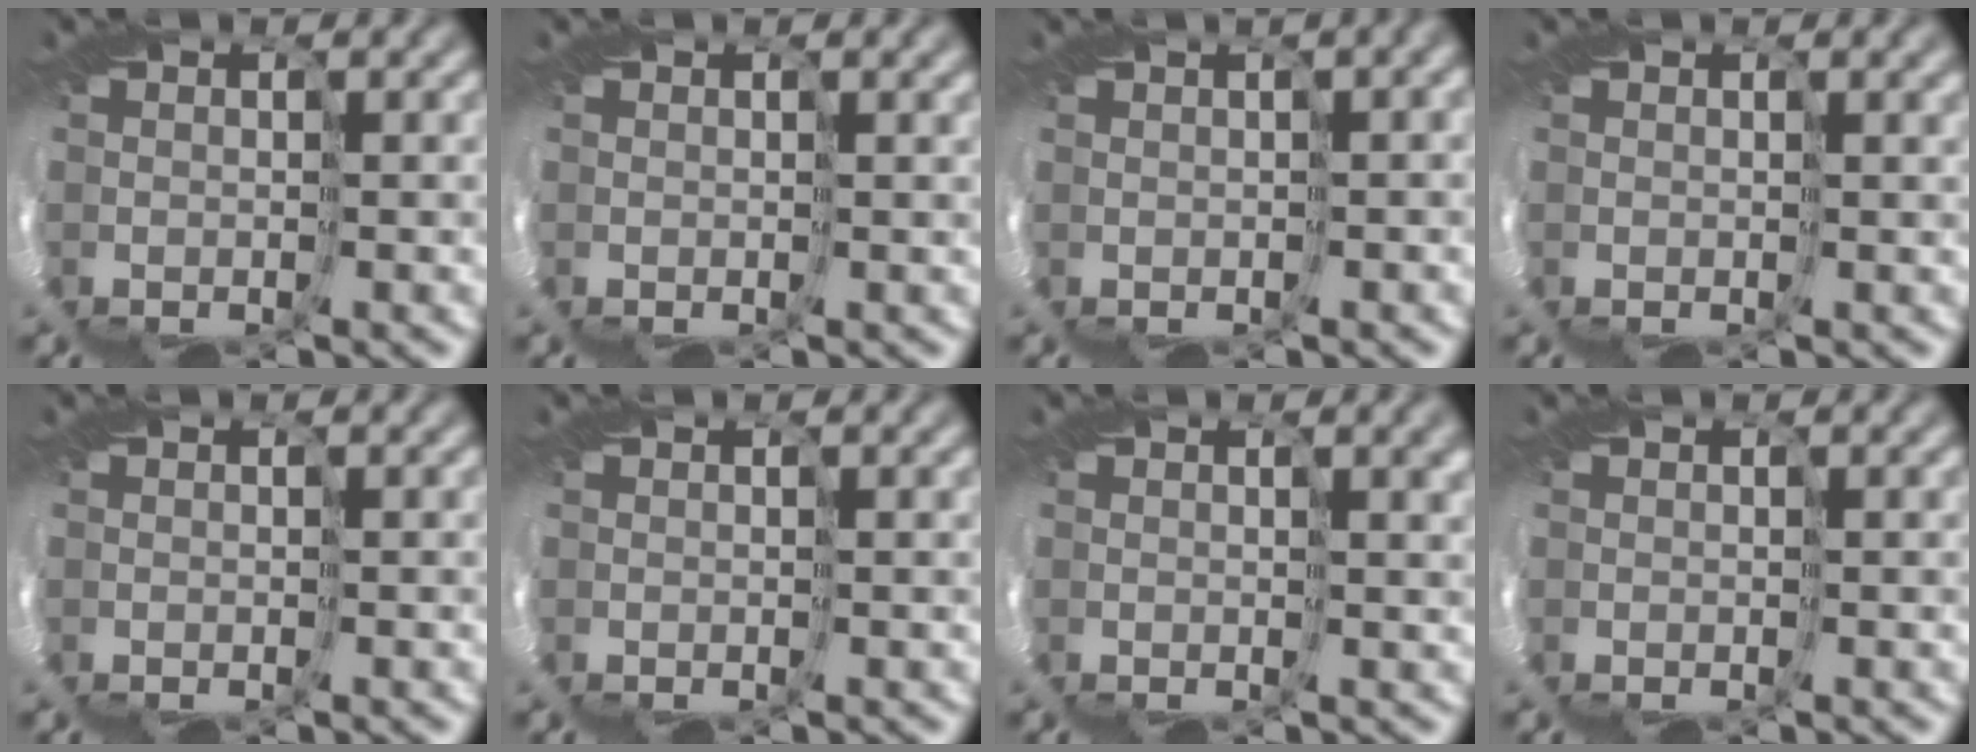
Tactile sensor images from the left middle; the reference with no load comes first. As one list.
[{"total": 1.2, "force": [1.0, -0.6, 0.2], "torque": [-0.004, 0.001, 0.014]}, {"total": 3.4, "force": [-0.1, 1.2, 3.2], "torque": [-0.047, 0.004, 0.012]}, {"total": 1.4, "force": [1.1, -0.4, 0.6], "torque": [-0.010, 0.003, 0.015]}, {"total": 0.0}, {"total": 0.8, "force": [0.7, -0.4, 0.1], "torque": [-0.002, 0.000, 0.010]}, {"total": 3.6, "force": [1.9, 1.1, 2.9], "torque": [-0.041, 0.008, 0.031]}, {"total": 0.5, "force": [0.5, -0.2, 0.0], "torque": [0.001, 0.002, 0.007]}]